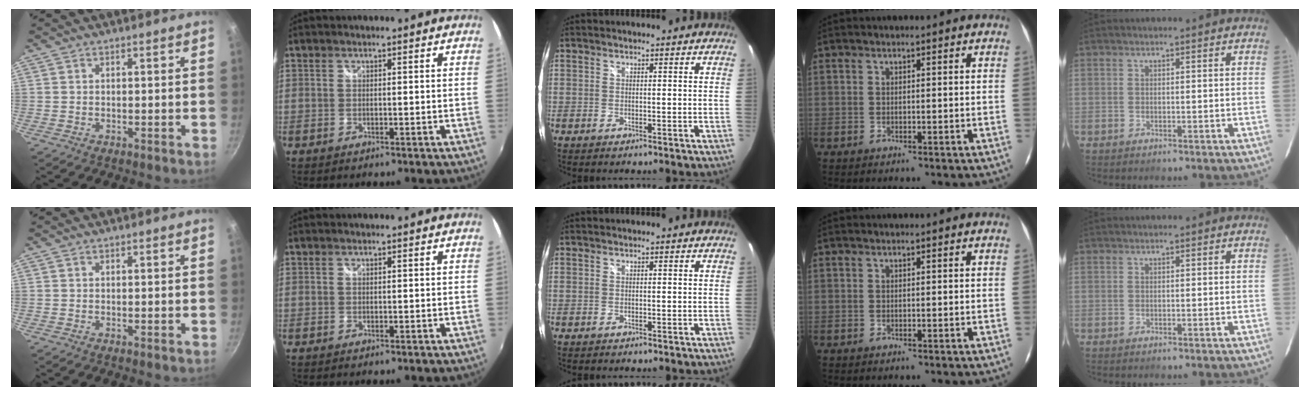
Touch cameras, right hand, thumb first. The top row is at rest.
{}